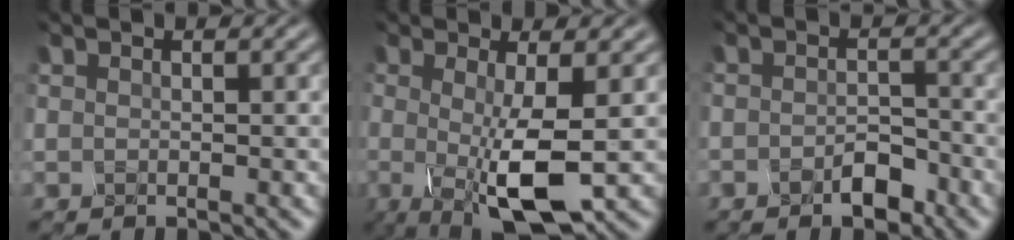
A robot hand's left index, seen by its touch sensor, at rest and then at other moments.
{"total": 6.6, "force": [-1.5, 1.5, 6.3], "torque": [-0.105, -0.009, -0.026]}
{"total": 2.9, "force": [-2.2, 1.3, 1.5], "torque": [-0.026, -0.006, -0.037]}